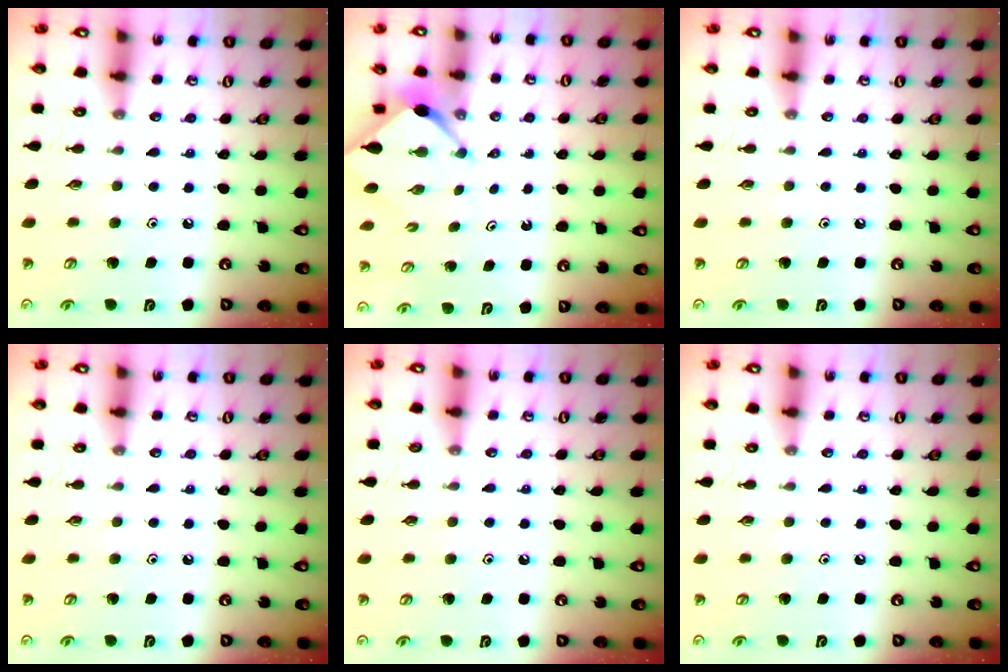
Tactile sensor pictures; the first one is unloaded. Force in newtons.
{"total": 2.5, "press": 2.4, "slide": 0.3}
{"total": 0.0}
{"total": 0.0}
{"total": 3.9, "press": 3.9, "slide": 0.5}
{"total": 0.0}